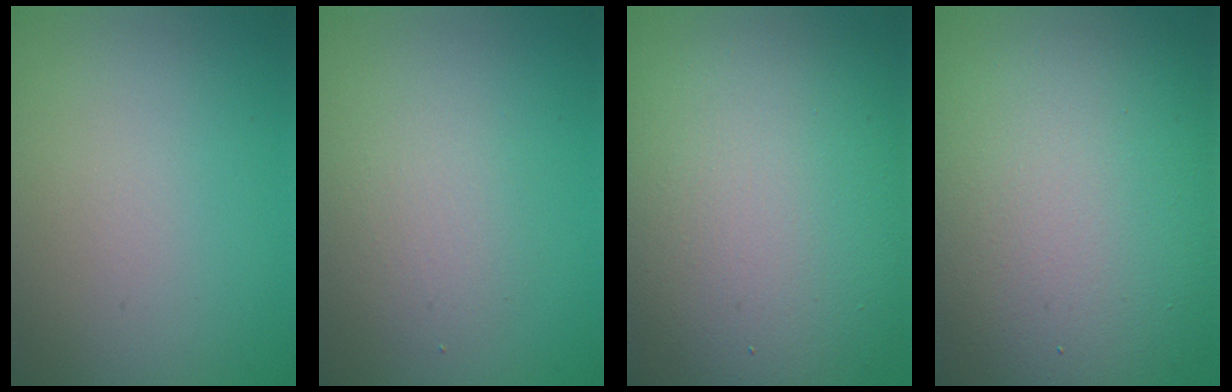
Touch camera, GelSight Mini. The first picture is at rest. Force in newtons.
{"total": 2.2, "press": 2.2, "slide": 0.1}
{"total": 16.1, "press": 16.1, "slide": 0.9}
{"total": 15.9, "press": 15.8, "slide": 1.3}